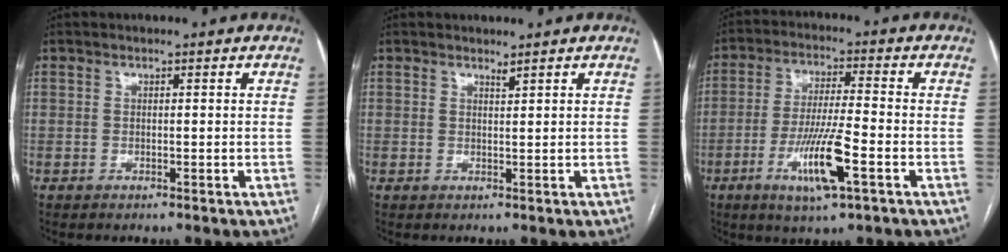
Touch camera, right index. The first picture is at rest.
{"total": 0.7, "force": [0.7, -0.2, 0.2], "torque": [-0.012, -0.008, 0.014]}
{"total": 10.6, "force": [-4.1, 0.8, 9.7], "torque": [-0.185, -0.014, -0.074]}